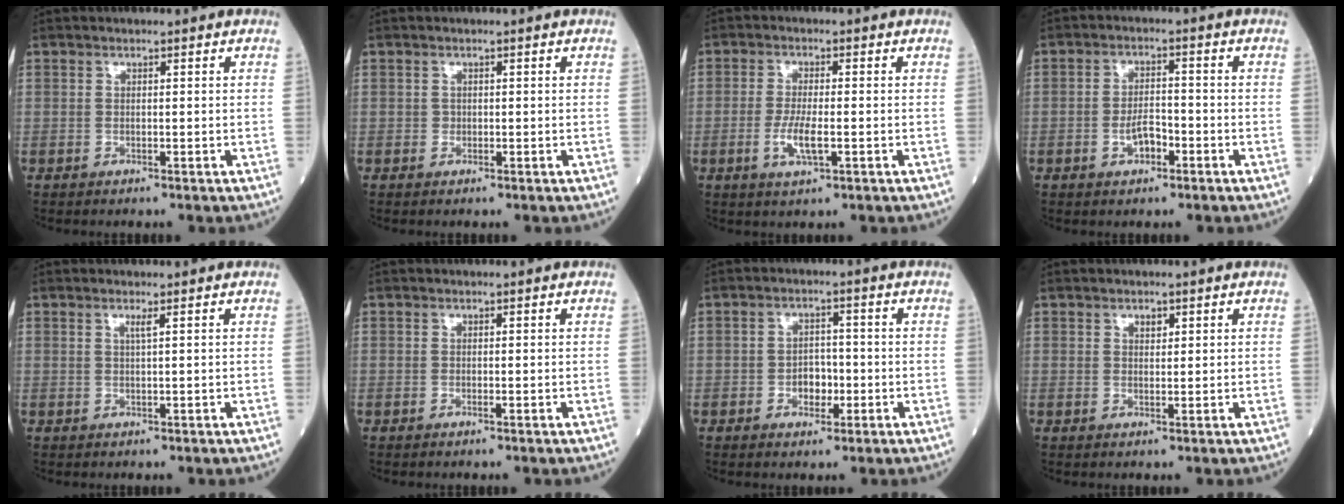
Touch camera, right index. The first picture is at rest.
{"total": 0.5, "force": [0.0, 0.5, 0.1], "torque": [0.002, 0.003, -0.002]}
{"total": 4.4, "force": [-1.2, 0.9, 4.2], "torque": [-0.090, -0.007, -0.021]}
{"total": 3.7, "force": [-1.6, 1.8, 2.9], "torque": [-0.053, 0.003, -0.029]}
{"total": 1.0, "force": [0.5, -0.3, 0.9], "torque": [-0.023, -0.004, 0.011]}
{"total": 0.0}
{"total": 3.6, "force": [-1.1, 2.4, 2.4], "torque": [-0.033, 0.006, -0.017]}
{"total": 1.3, "force": [0.8, 0.7, 0.8], "torque": [-0.010, -0.001, 0.012]}